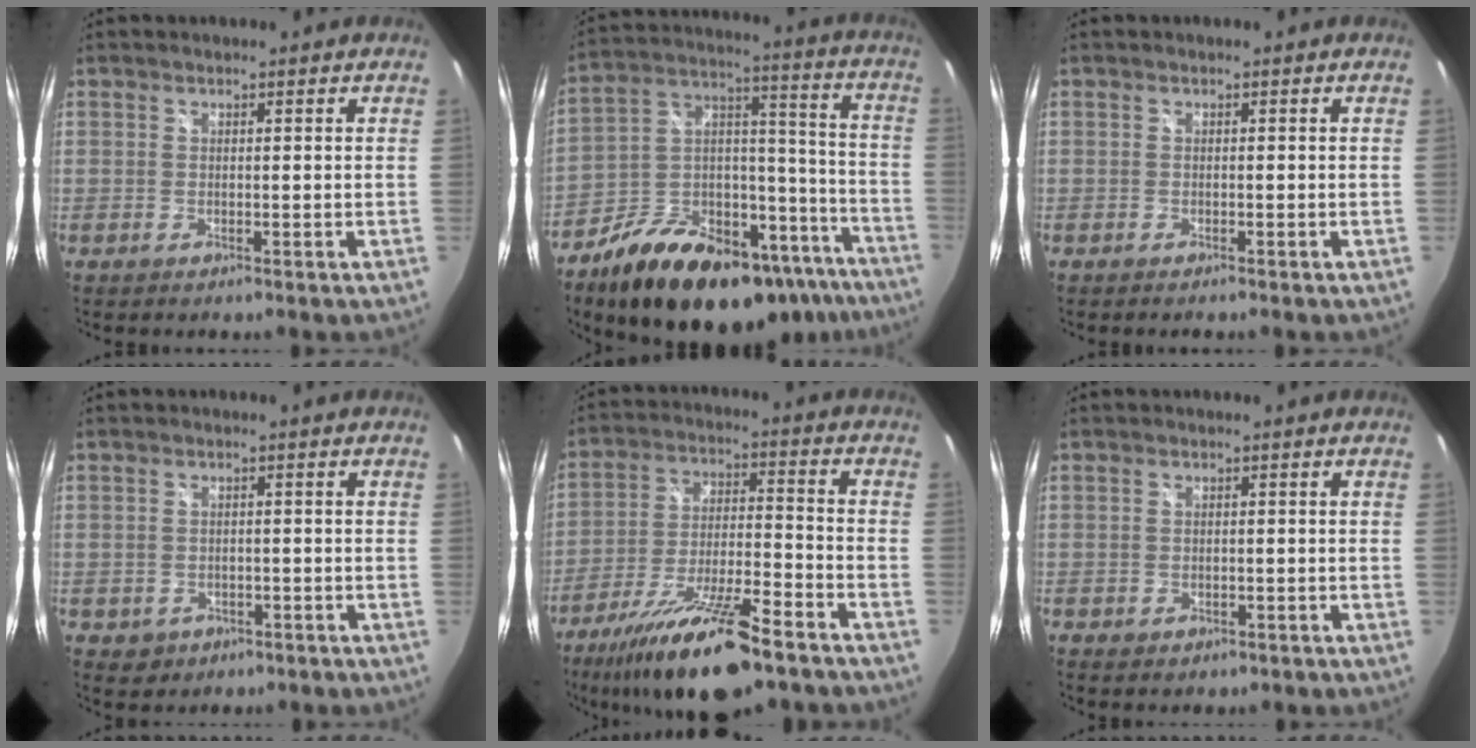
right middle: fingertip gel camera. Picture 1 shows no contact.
{"total": 29.2, "force": [-19.6, 13.9, 16.5], "torque": [-0.258, 0.052, -0.269]}
{"total": 0.8, "force": [-0.7, 0.2, 0.3], "torque": [-0.006, -0.004, -0.014]}
{"total": 3.9, "force": [-1.5, 3.4, 1.3], "torque": [-0.038, 0.001, -0.010]}
{"total": 19.0, "force": [-14.1, 3.8, 12.2], "torque": [-0.234, -0.034, -0.237]}
{"total": 2.5, "force": [-1.2, 1.8, 1.2], "torque": [-0.024, -0.004, -0.013]}